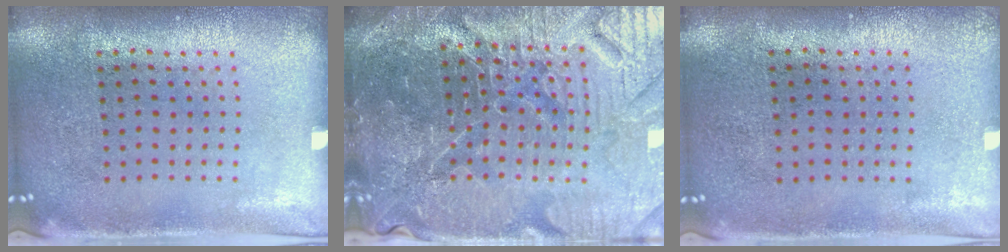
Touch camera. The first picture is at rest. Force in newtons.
{"total": 6.2, "press": 5.7, "slide": 2.3}
{"total": 0.0}